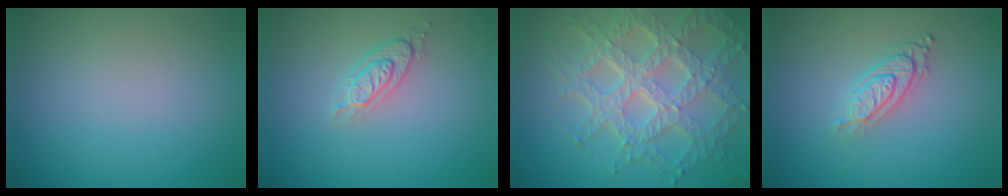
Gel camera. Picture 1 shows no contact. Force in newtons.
{"total": 2.1, "press": 1.9, "slide": 0.9}
{"total": 7.9, "press": 5.6, "slide": 5.5}
{"total": 3.2, "press": 2.2, "slide": 2.2}